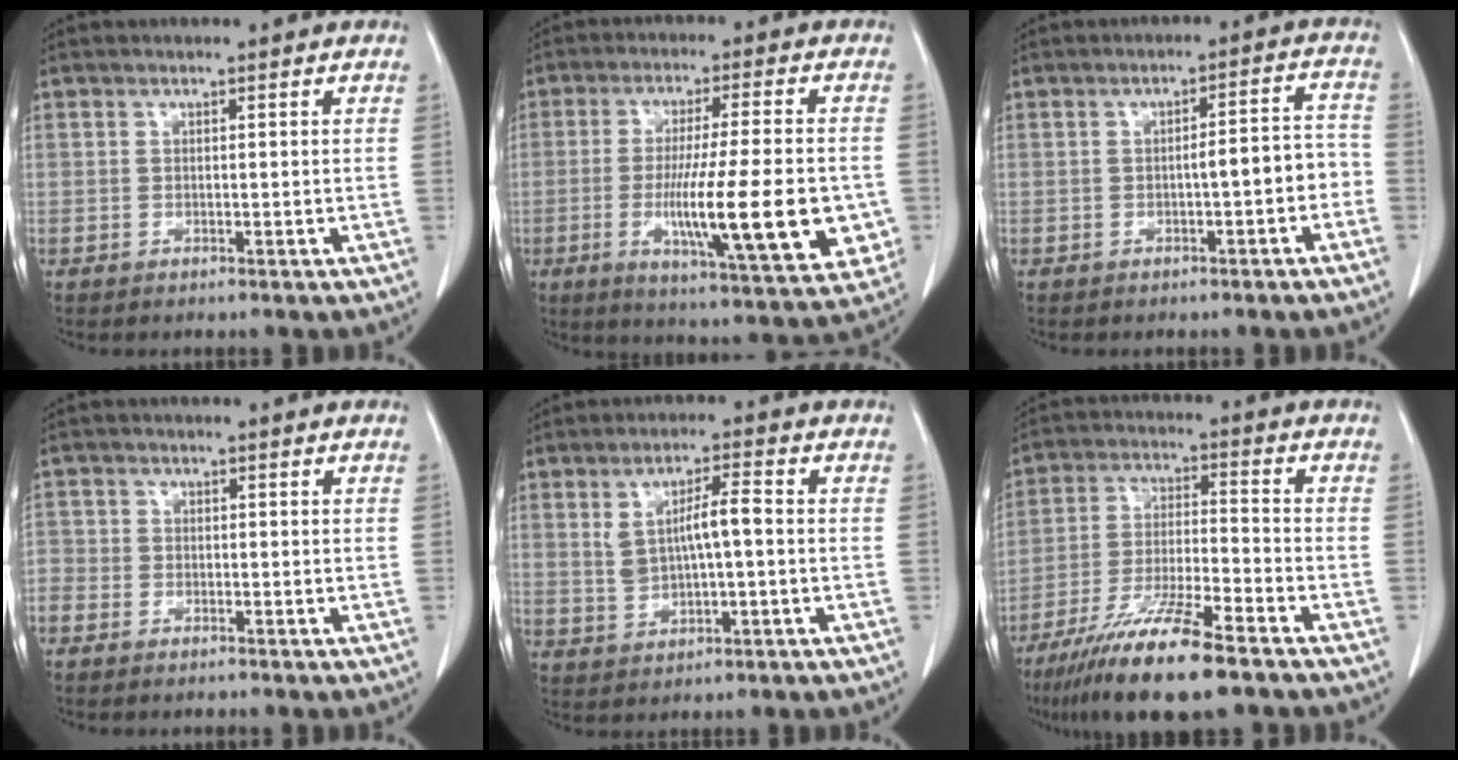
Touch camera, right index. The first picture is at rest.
{"total": 18.3, "force": [-3.7, 2.3, 17.8], "torque": [-0.246, -0.019, -0.047]}
{"total": 4.9, "force": [-1.5, 1.2, 4.5], "torque": [-0.057, 0.026, -0.018]}
{"total": 3.4, "force": [-2.6, 2.2, 0.4], "torque": [-0.013, 0.002, -0.055]}
{"total": 5.7, "force": [0.6, 1.4, 5.6], "torque": [-0.104, 0.012, 0.017]}
{"total": 14.2, "force": [-9.8, 1.2, 10.2], "torque": [-0.199, -0.038, -0.178]}